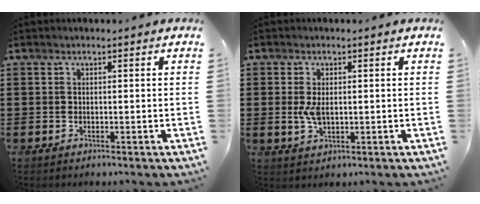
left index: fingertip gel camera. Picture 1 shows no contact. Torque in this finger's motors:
{"motor_torque": [0.41, 0.86, 0.18, 0.04]}